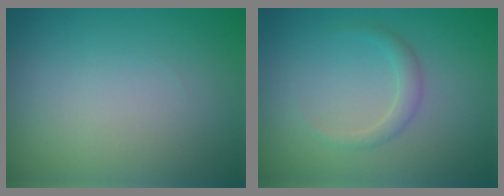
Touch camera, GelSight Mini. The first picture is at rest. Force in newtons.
{"total": 1.4, "press": 1.4, "slide": 0.1}